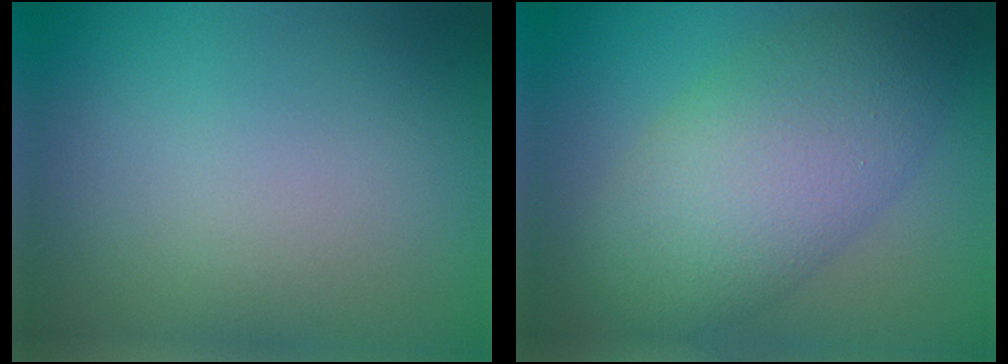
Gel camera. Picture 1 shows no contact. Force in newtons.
{"total": 8.3, "press": 8.3, "slide": 0.4}